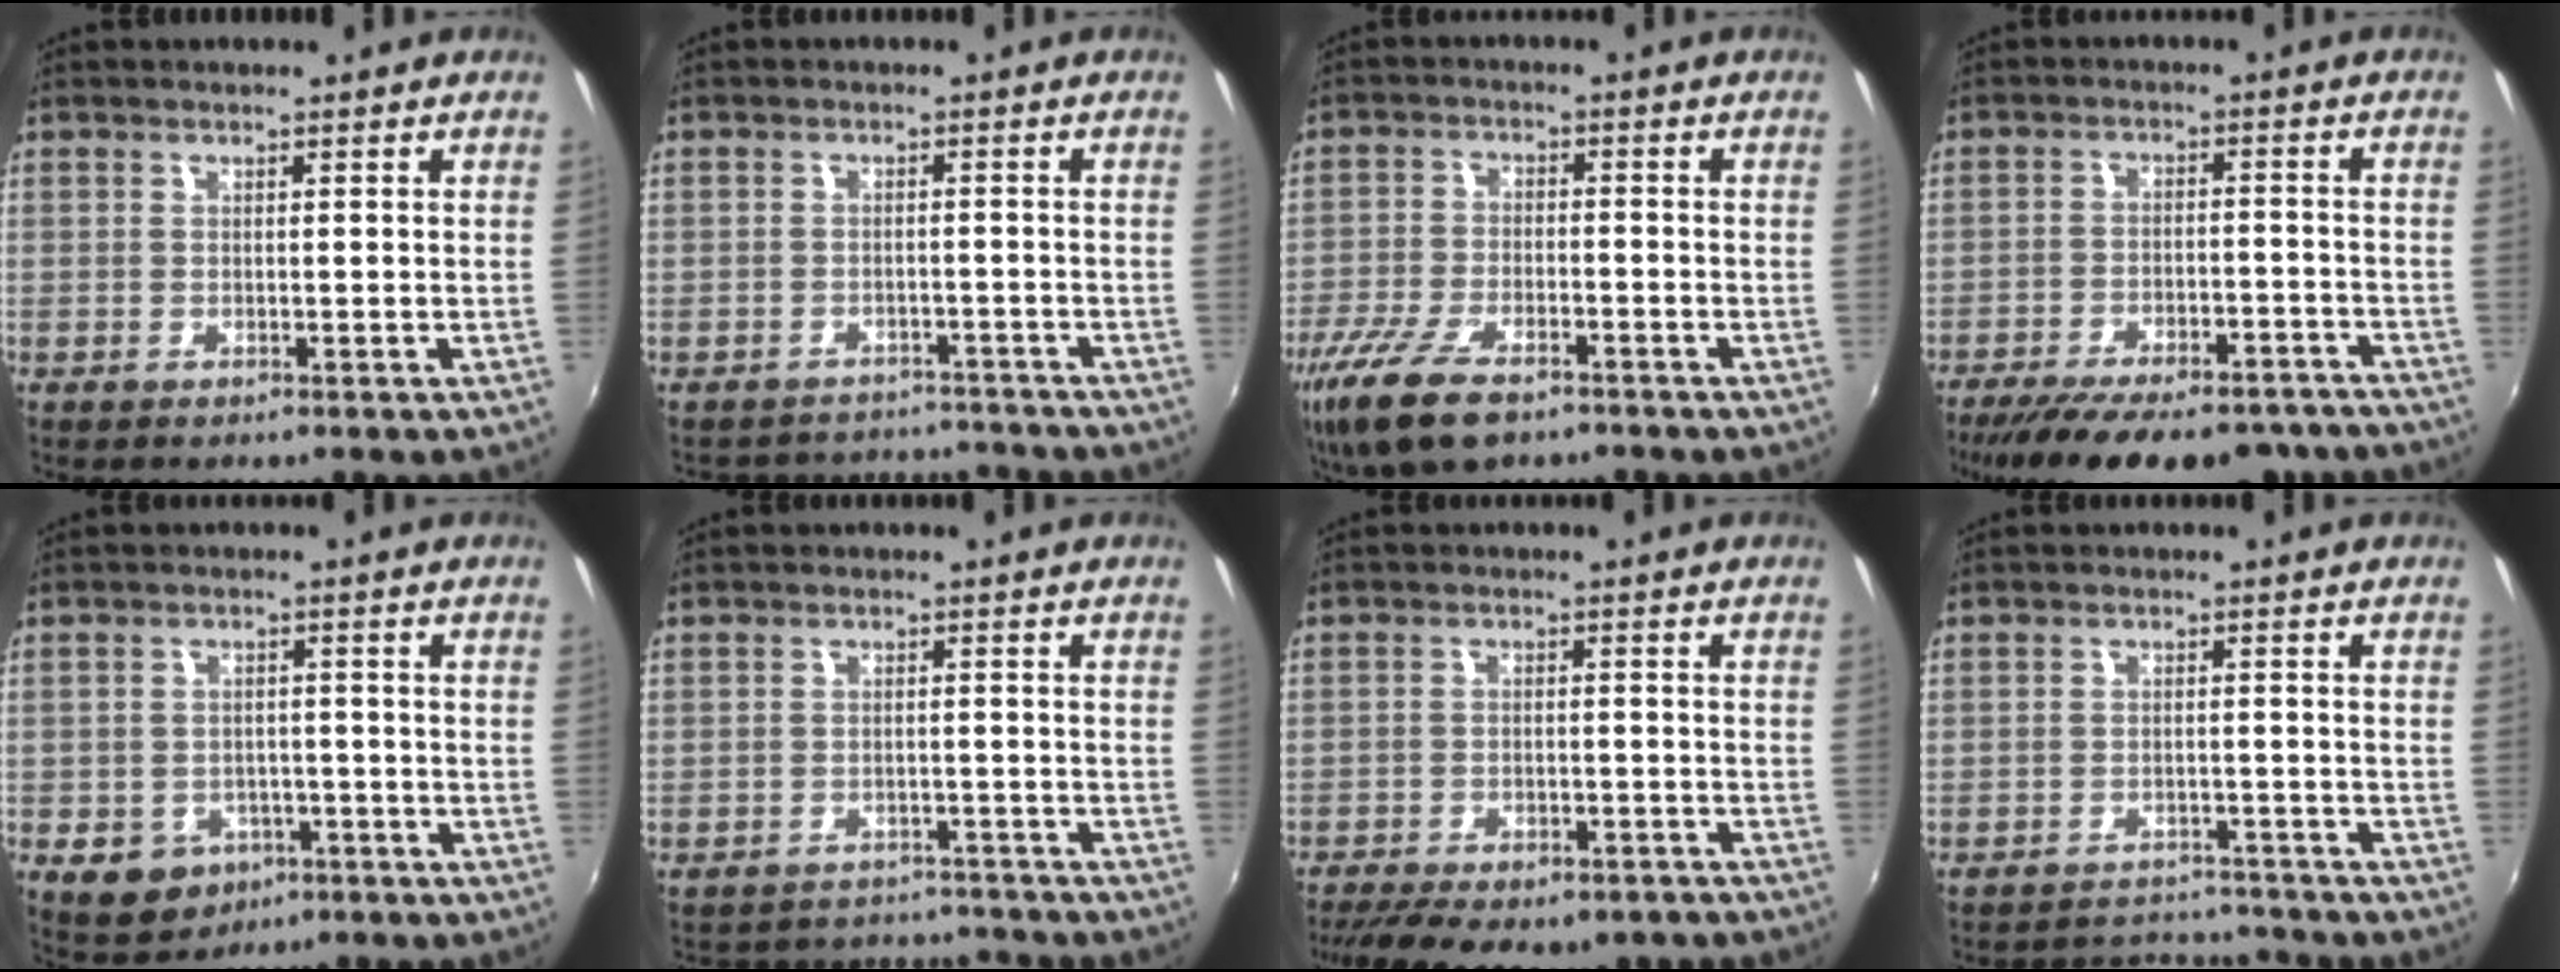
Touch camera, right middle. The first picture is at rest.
{"total": 8.9, "force": [-7.9, 4.0, 1.2], "torque": [-0.035, 0.031, -0.103]}
{"total": 12.3, "force": [-8.2, 4.9, 7.7], "torque": [-0.184, -0.036, -0.156]}
{"total": 22.1, "force": [-17.9, 7.5, 10.4], "torque": [-0.200, -0.021, -0.241]}
{"total": 8.6, "force": [-4.2, 6.7, 3.3], "torque": [-0.083, 0.000, -0.047]}
{"total": 10.1, "force": [-8.8, 4.7, 1.5], "torque": [-0.042, 0.037, -0.112]}
{"total": 17.4, "force": [-13.9, 6.4, 8.3], "torque": [-0.175, -0.026, -0.184]}
{"total": 7.8, "force": [-7.5, 2.2, 0.4], "torque": [-0.021, 0.020, -0.106]}